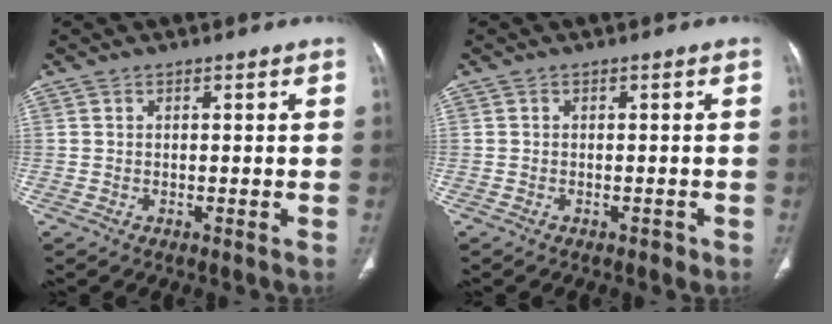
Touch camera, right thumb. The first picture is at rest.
{"total": 1.1, "force": [-0.7, 0.8, 0.4], "torque": [-0.003, 0.002, -0.010]}